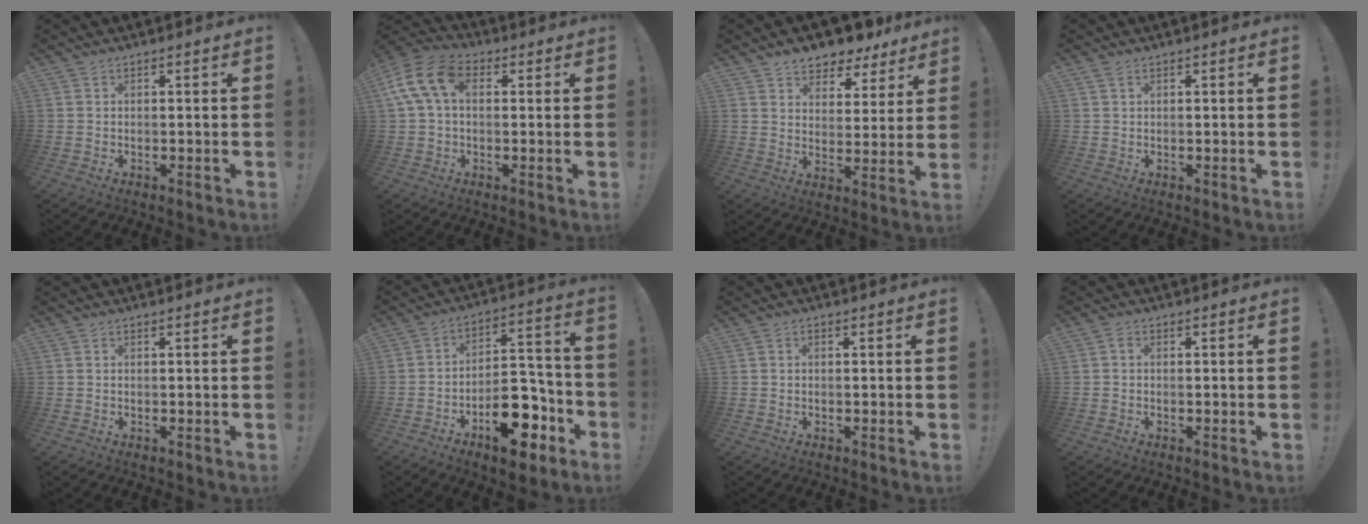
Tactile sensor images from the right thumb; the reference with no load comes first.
{"total": 13.3, "force": [3.1, 8.4, 9.9], "torque": [-0.202, 0.005, 0.059]}
{"total": 7.3, "force": [6.2, 3.8, 1.1], "torque": [-0.016, -0.058, 0.115]}
{"total": 1.5, "force": [1.0, 0.8, 0.9], "torque": [-0.012, -0.002, 0.018]}
{"total": 0.0}
{"total": 17.4, "force": [-9.1, 9.4, 11.5], "torque": [-0.142, 0.087, -0.134]}
{"total": 0.0}
{"total": 0.7, "force": [-0.2, 0.4, 0.5], "torque": [-0.011, 0.002, -0.005]}